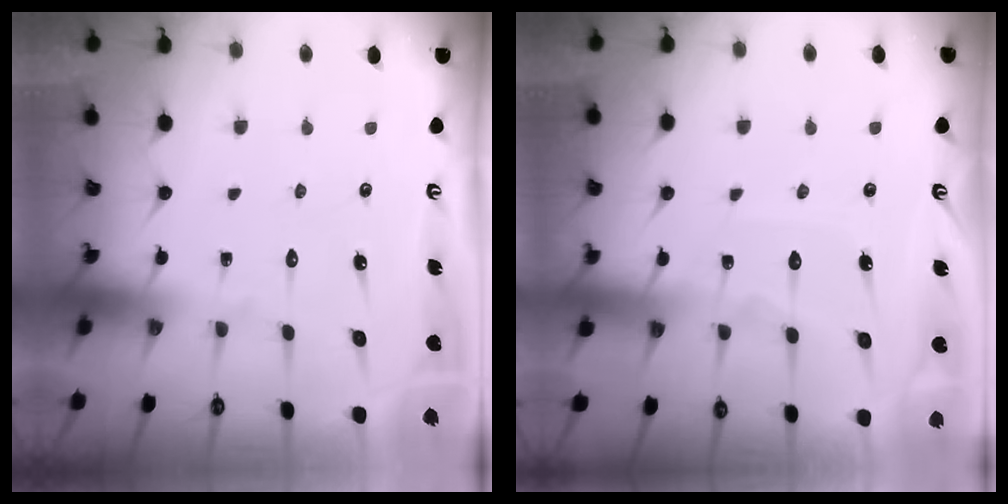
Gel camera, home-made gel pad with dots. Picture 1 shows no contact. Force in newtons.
{"total": 7.4, "press": 7.4, "slide": 0.7}